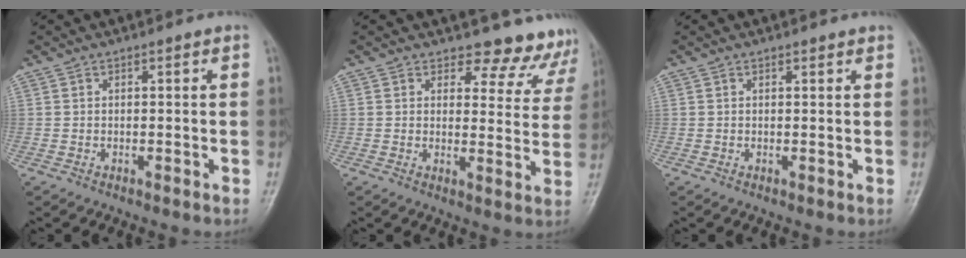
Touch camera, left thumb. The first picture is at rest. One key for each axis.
{"total": 10.0, "fx": 9.2, "fy": 3.9, "fz": 0.1, "tx": 0.048, "ty": -0.075, "tz": 0.082}
{"total": 0.8, "fx": 0.7, "fy": 0.2, "fz": 0.3, "tx": -0.004, "ty": -0.002, "tz": 0.008}